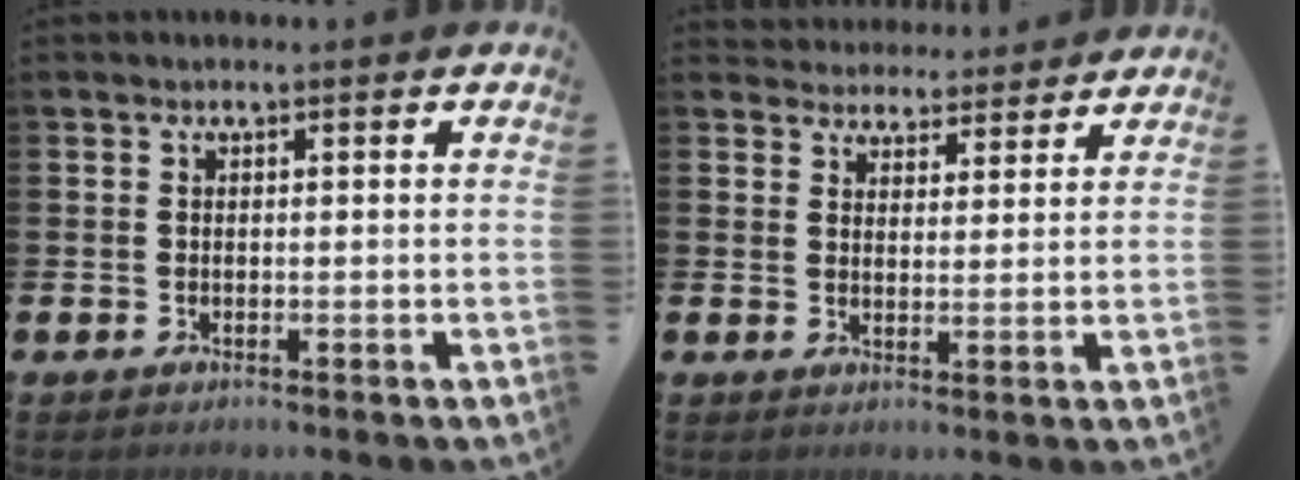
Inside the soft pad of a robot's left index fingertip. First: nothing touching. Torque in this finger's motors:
{"motor_torque": [0.28, -1.12, 0.17, 0.01]}